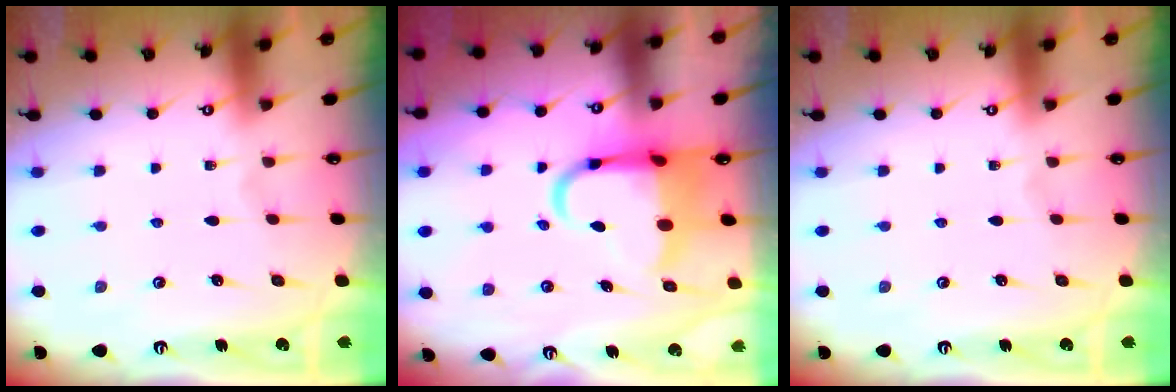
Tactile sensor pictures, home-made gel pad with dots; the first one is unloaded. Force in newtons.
{"total": 9.5, "press": 9.3, "slide": 1.7}
{"total": 0.0}